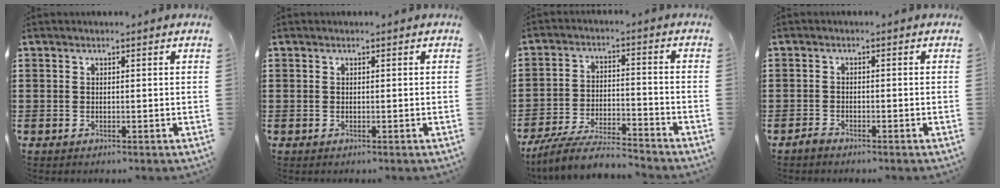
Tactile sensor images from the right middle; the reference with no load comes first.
{"total": 0.0}
{"total": 7.1, "force": [-6.6, 0.8, 2.7], "torque": [-0.056, 0.004, -0.127]}
{"total": 1.2, "force": [-1.1, 0.3, 0.4], "torque": [-0.019, -0.004, -0.024]}